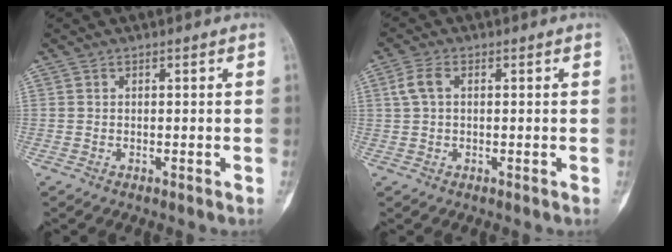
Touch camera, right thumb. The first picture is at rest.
{"total": 3.6, "force": [0.8, 2.3, 2.7], "torque": [-0.065, 0.010, 0.014]}